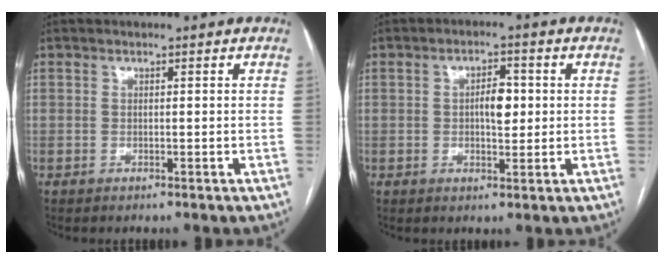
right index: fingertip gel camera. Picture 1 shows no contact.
{"total": 4.2, "force": [0.3, 1.8, 3.8], "torque": [-0.063, 0.005, 0.009]}